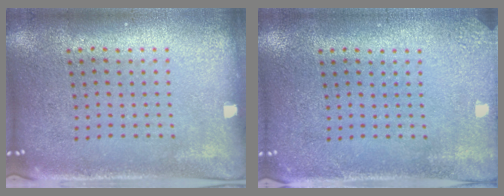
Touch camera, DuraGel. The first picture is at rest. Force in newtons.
{"total": 1.9, "press": 1.9, "slide": 0.2}